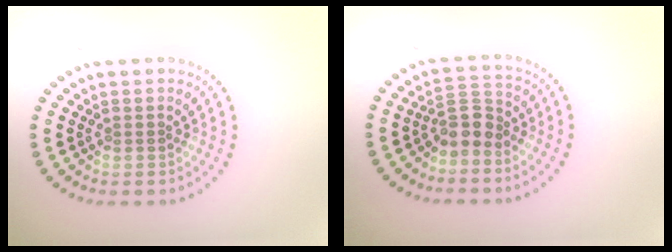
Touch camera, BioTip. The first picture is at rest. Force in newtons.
{"total": 2.7, "press": 2.2, "slide": 1.6}